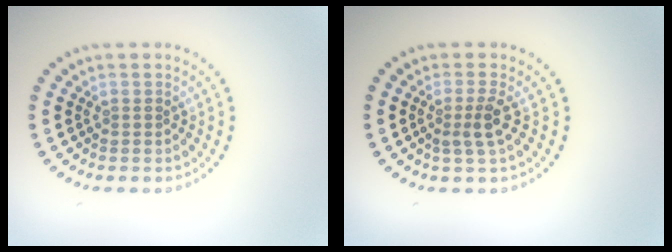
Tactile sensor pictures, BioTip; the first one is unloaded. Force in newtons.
{"total": 2.2, "press": 1.7, "slide": 1.3}